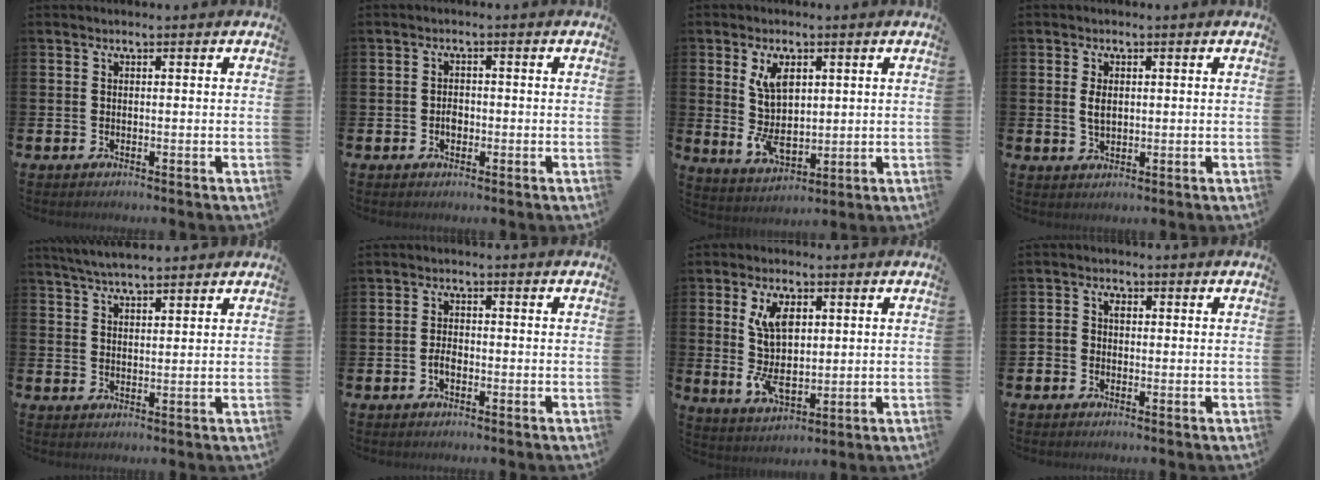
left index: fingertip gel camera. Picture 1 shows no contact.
{"total": 1.6, "force": [-0.6, 1.2, 0.9], "torque": [-0.009, 0.003, -0.016]}
{"total": 6.8, "force": [2.0, 3.9, 5.2], "torque": [-0.092, -0.006, 0.029]}
{"total": 2.5, "force": [0.7, 1.5, 1.9], "torque": [-0.026, 0.002, 0.008]}
{"total": 4.2, "force": [4.1, 0.5, 1.1], "torque": [-0.031, -0.010, 0.075]}
{"total": 1.9, "force": [-0.9, 1.1, 1.4], "torque": [-0.025, 0.003, -0.018]}
{"total": 8.0, "force": [1.8, 4.3, 6.4], "torque": [-0.111, -0.007, 0.023]}
{"total": 1.8, "force": [-0.5, 1.5, 1.0], "torque": [-0.012, 0.005, -0.014]}